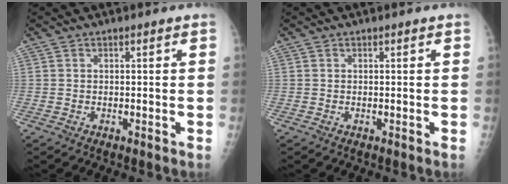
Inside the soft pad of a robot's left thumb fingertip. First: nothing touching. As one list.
[{"total": 0.0}]